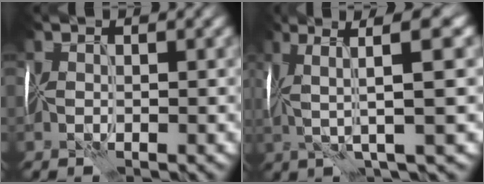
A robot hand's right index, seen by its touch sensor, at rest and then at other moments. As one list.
[{"total": 7.2, "force": [1.8, 0.8, 7.0], "torque": [-0.121, 0.019, 0.034]}]